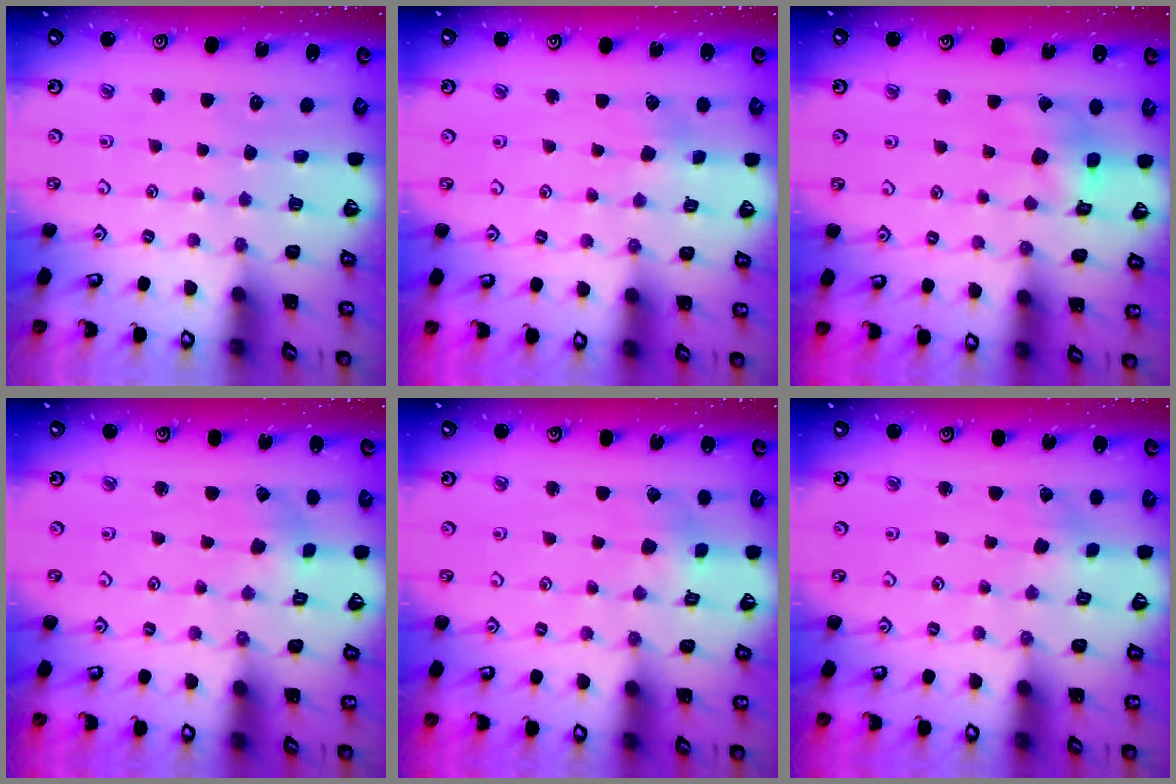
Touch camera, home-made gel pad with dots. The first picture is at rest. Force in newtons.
{"total": 2.4, "press": 2.3, "slide": 0.4}
{"total": 9.4, "press": 9.4, "slide": 0.9}
{"total": 0.0}
{"total": 2.7, "press": 2.7, "slide": 0.3}
{"total": 0.8, "press": 0.8, "slide": 0.1}